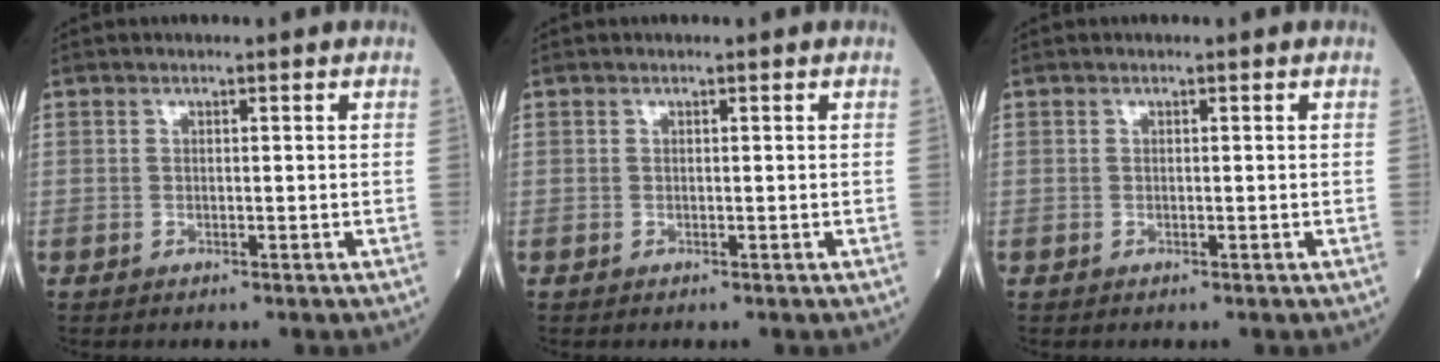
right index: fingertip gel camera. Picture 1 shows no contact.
{"total": 0.0}
{"total": 0.0}